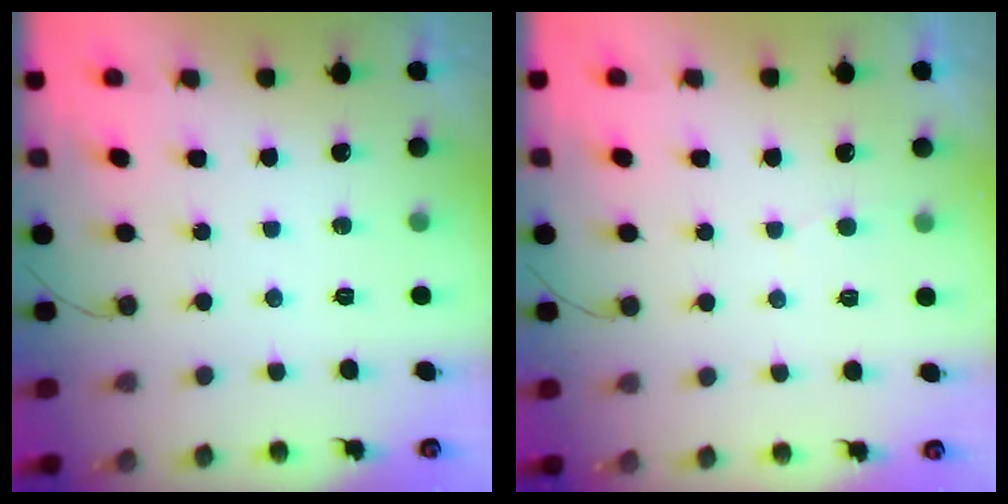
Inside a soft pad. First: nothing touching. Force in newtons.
{"total": 2.0, "press": 2.0, "slide": 0.1}